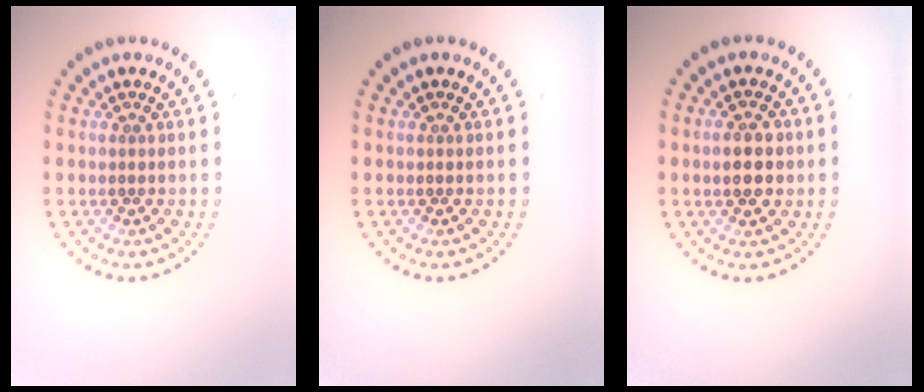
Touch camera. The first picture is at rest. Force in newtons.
{"total": 0.0}
{"total": 2.9, "press": 2.9, "slide": 0.2}